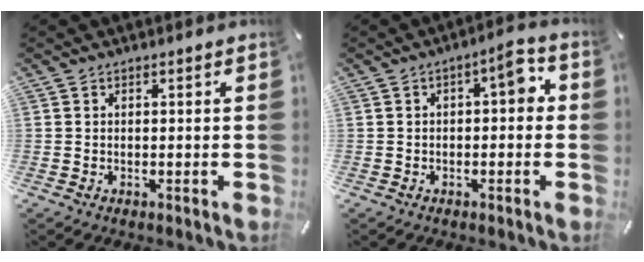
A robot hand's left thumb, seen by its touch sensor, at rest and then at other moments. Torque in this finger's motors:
{"motor_torque": [0.10, -0.02, 0.41, 0.39, 0.03]}